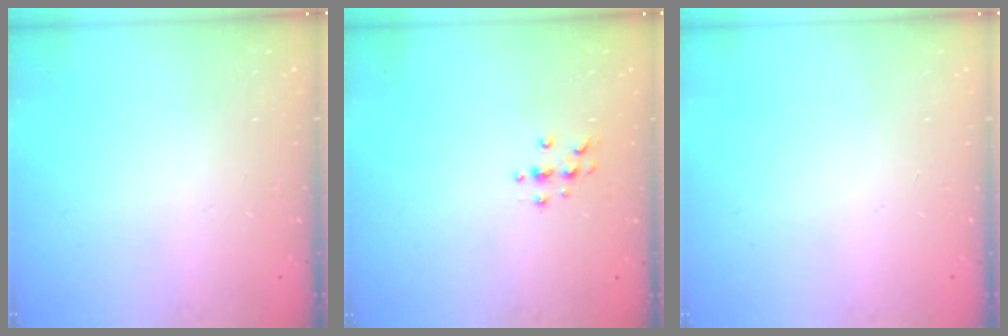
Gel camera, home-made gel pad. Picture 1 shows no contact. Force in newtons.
{"total": 4.0, "press": 3.9, "slide": 0.5}
{"total": 0.0}